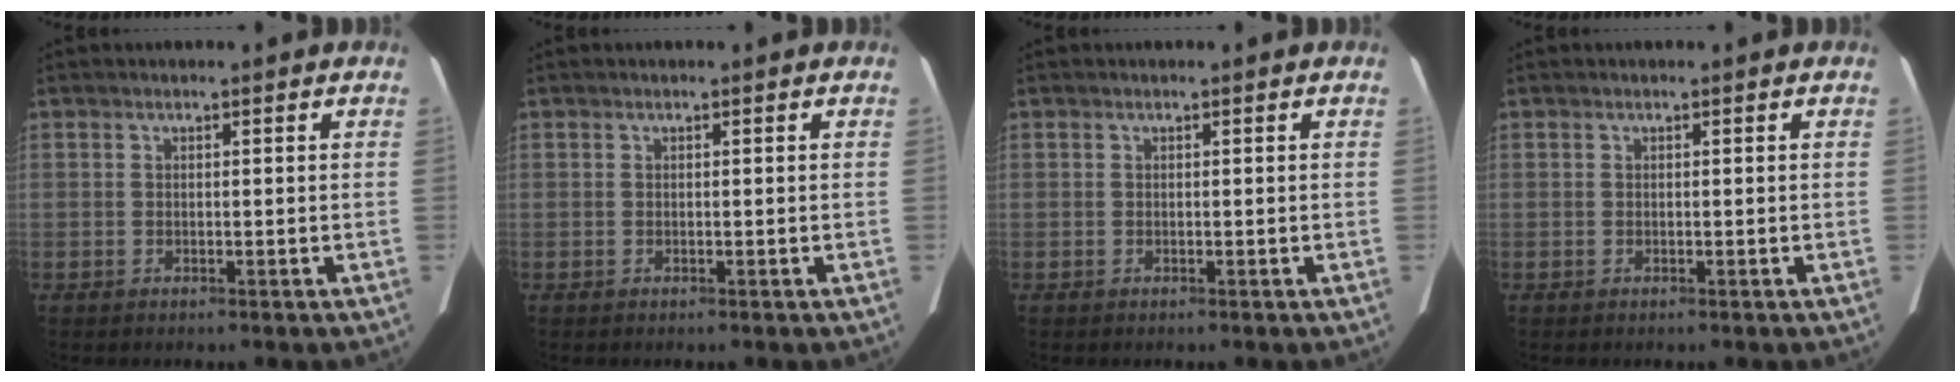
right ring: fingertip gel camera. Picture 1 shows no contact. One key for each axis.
{"total": 0.0}
{"total": 0.0}
{"total": 0.0}